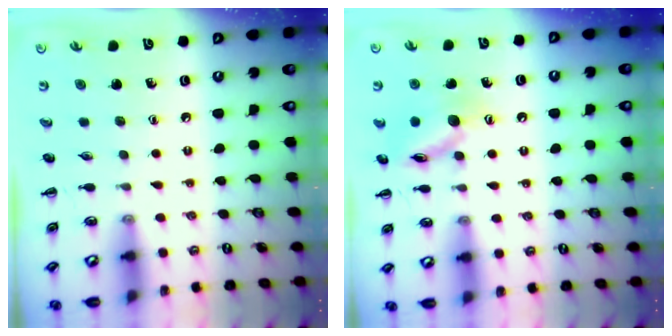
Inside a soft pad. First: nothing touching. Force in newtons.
{"total": 11.7, "press": 11.7, "slide": 0.6}